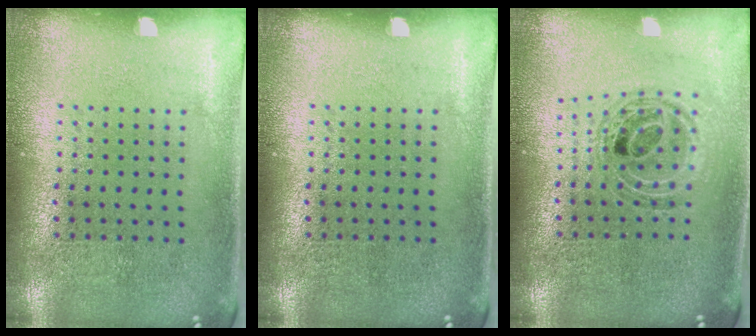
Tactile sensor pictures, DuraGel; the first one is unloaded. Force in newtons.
{"total": 0.0}
{"total": 0.7, "press": 0.7, "slide": 0.2}